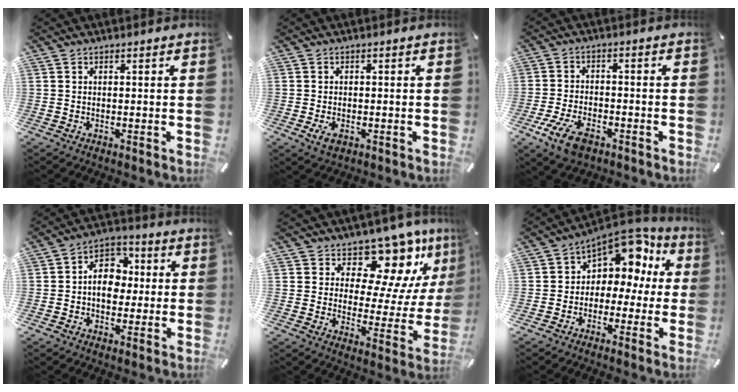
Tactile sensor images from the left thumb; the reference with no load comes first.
{"total": 3.0, "force": [-1.2, 1.9, 2.0], "torque": [-0.048, -0.001, -0.023]}
{"total": 8.8, "force": [-4.7, 4.9, 5.6], "torque": [-0.129, 0.010, -0.088]}
{"total": 8.7, "force": [-0.7, 7.0, 5.1], "torque": [-0.092, 0.018, -0.013]}
{"total": 13.1, "force": [10.3, 6.6, 4.8], "torque": [-0.060, -0.111, 0.173]}
{"total": 11.2, "force": [5.8, 8.0, 5.2], "torque": [-0.073, -0.047, 0.103]}